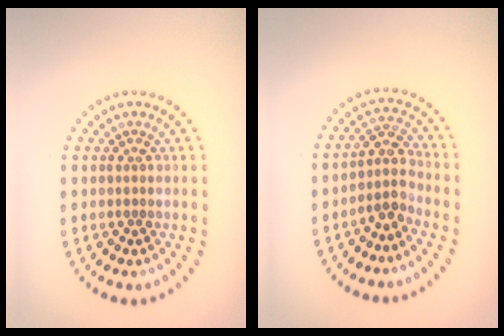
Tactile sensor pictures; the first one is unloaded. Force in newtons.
{"total": 2.4, "press": 1.8, "slide": 1.5}